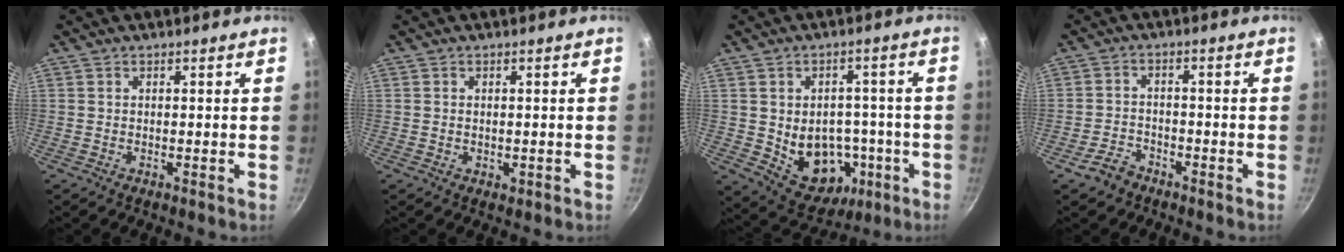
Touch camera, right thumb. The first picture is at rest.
{"total": 1.1, "force": [-0.1, 0.8, 0.7], "torque": [-0.010, -0.002, 0.000]}
{"total": 13.6, "force": [-3.2, 10.2, 8.3], "torque": [-0.089, 0.025, -0.023]}
{"total": 4.1, "force": [-2.9, 2.6, 1.2], "torque": [-0.019, 0.021, -0.052]}